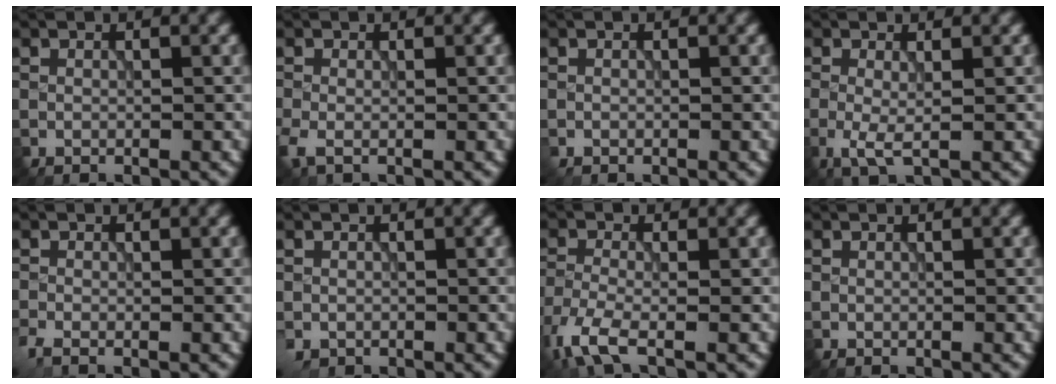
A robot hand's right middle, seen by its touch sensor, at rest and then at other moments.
{"total": 1.7, "force": [-0.7, 0.9, 1.2], "torque": [-0.033, -0.008, -0.017]}
{"total": 0.7, "force": [-0.4, 0.4, 0.3], "torque": [-0.008, -0.002, -0.008]}
{"total": 2.0, "force": [-0.5, 0.4, 1.9], "torque": [-0.046, -0.008, -0.013]}
{"total": 1.9, "force": [-1.3, 0.7, 1.3], "torque": [-0.031, -0.008, -0.029]}
{"total": 1.8, "force": [-0.8, 1.4, 0.8], "torque": [-0.019, -0.009, -0.018]}
{"total": 4.8, "force": [-3.2, 1.4, 3.3], "torque": [-0.081, -0.010, -0.076]}
{"total": 0.0}